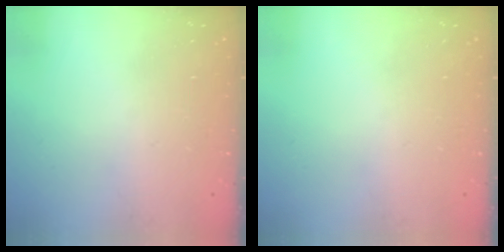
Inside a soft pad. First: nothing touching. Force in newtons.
{"total": 0.0}